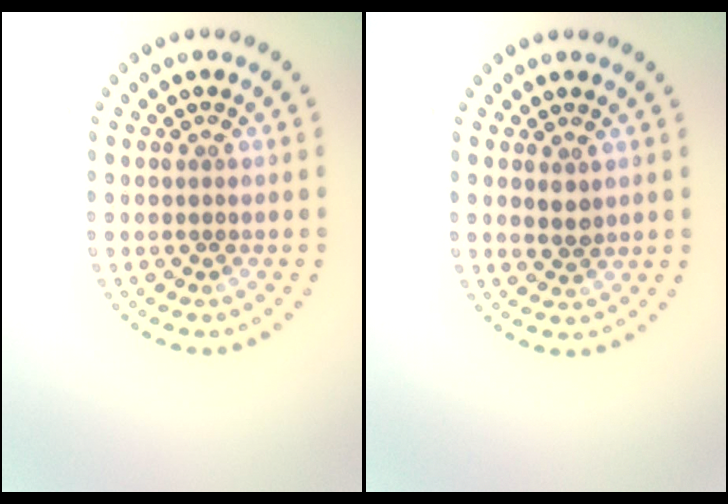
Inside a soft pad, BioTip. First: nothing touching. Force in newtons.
{"total": 1.2, "press": 1.2, "slide": 0.3}